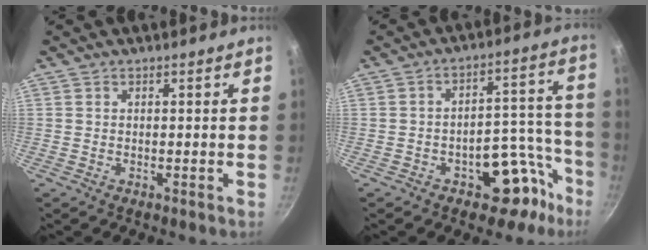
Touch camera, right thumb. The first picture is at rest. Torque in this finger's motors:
{"motor_torque": [2.92, 2.09, 0.89, -0.60, 0.02]}